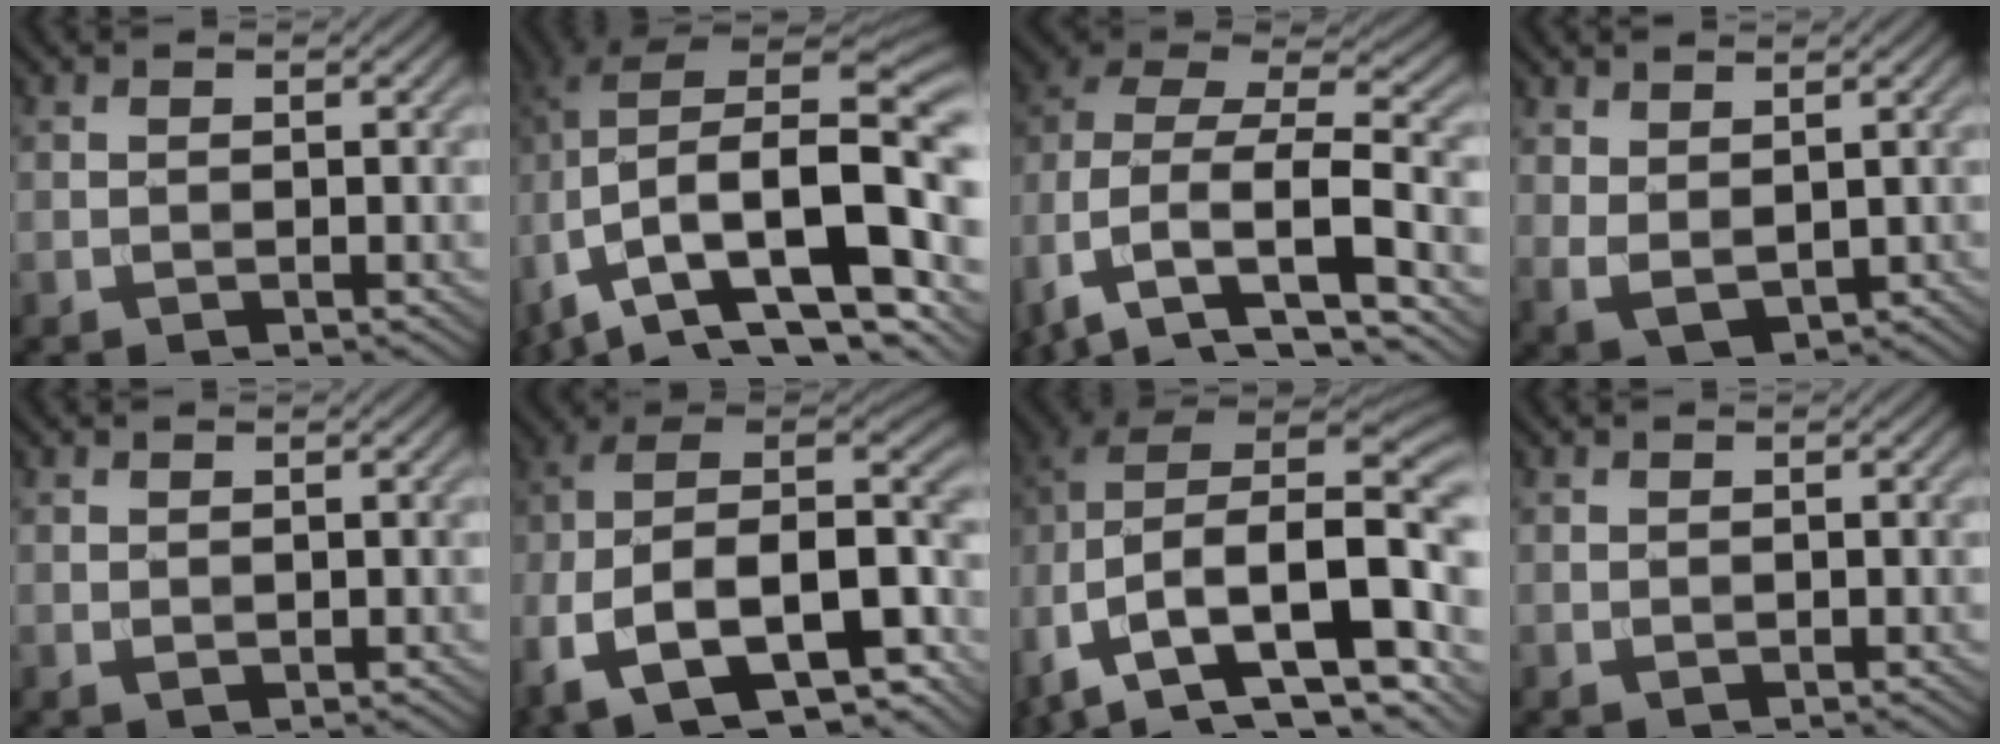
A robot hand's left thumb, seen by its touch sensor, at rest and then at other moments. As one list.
[{"total": 17.0, "force": [-5.2, 8.0, 14.1], "torque": [-0.254, -0.013, -0.082]}, {"total": 14.5, "force": [-4.5, 9.3, 10.2], "torque": [-0.218, -0.020, -0.045]}, {"total": 3.5, "force": [1.9, 1.8, 2.3], "torque": [-0.057, -0.008, 0.045]}, {"total": 0.8, "force": [0.5, 0.5, 0.4], "torque": [-0.011, -0.004, 0.015]}, {"total": 19.5, "force": [-6.8, 12.1, 13.6], "torque": [-0.285, -0.031, -0.097]}, {"total": 17.5, "force": [-6.6, 11.1, 11.8], "torque": [-0.231, -0.024, -0.076]}, {"total": 0.5, "force": [0.3, 0.3, 0.2], "torque": [-0.005, -0.002, 0.009]}]